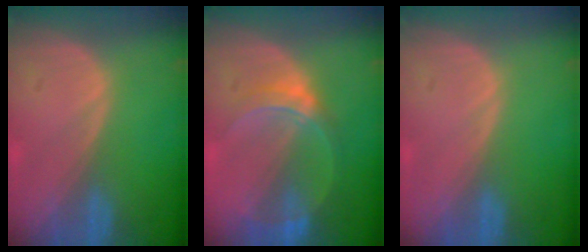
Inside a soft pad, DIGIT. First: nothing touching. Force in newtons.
{"total": 6.3, "press": 5.6, "slide": 3.0}
{"total": 0.0}